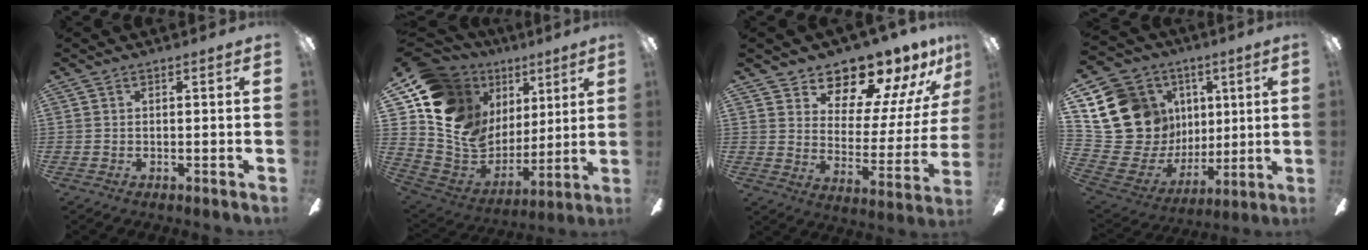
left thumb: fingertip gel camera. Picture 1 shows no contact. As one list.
[{"total": 13.7, "force": [7.6, 10.3, 5.1], "torque": [-0.122, -0.057, 0.148]}, {"total": 15.6, "force": [13.8, 5.2, 4.9], "torque": [-0.084, -0.119, 0.238]}, {"total": 18.8, "force": [5.3, 16.6, 7.0], "torque": [-0.172, -0.045, 0.134]}]